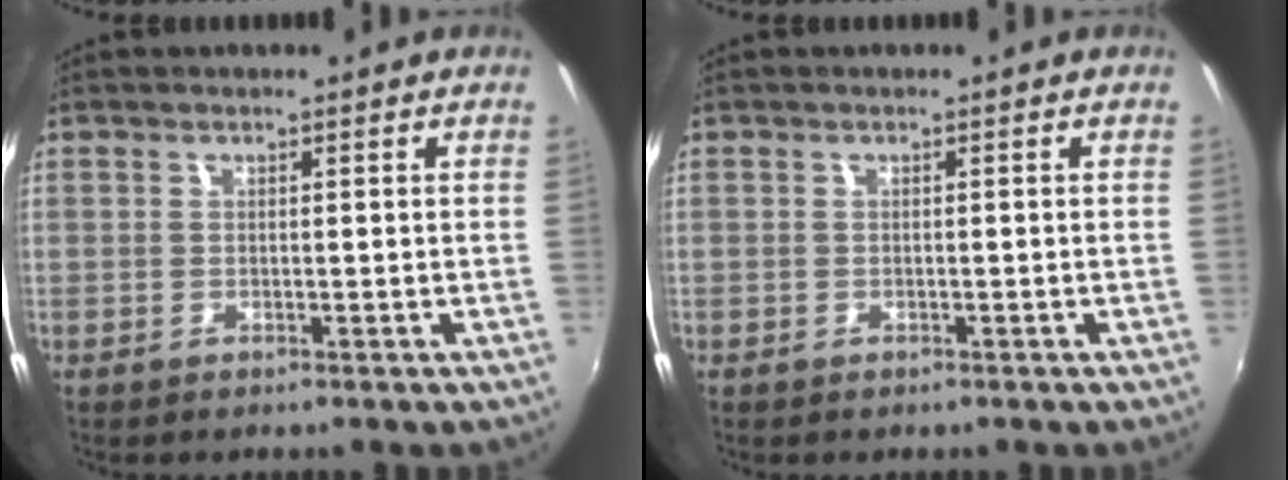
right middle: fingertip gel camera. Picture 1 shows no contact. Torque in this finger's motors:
{"motor_torque": [-0.46, -0.31, -0.01, -0.01]}